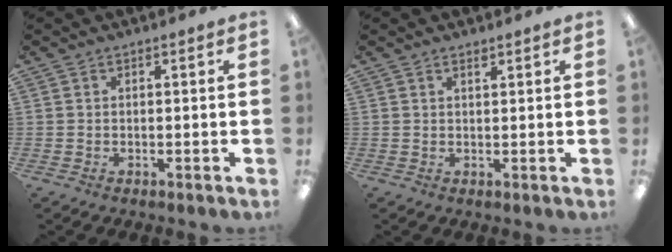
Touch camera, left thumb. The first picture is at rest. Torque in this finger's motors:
{"motor_torque": [0.06, 0.12, 0.01, 0.04, 0.03]}